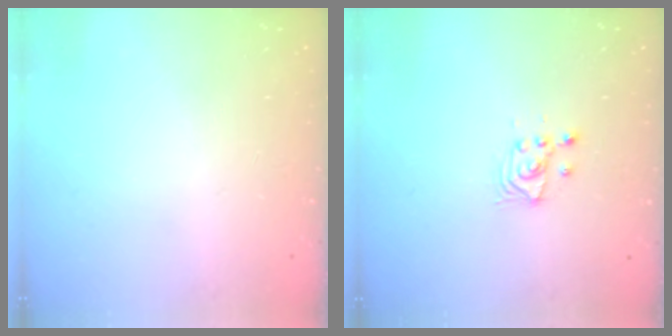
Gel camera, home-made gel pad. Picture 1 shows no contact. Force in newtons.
{"total": 3.8, "press": 3.8, "slide": 0.4}